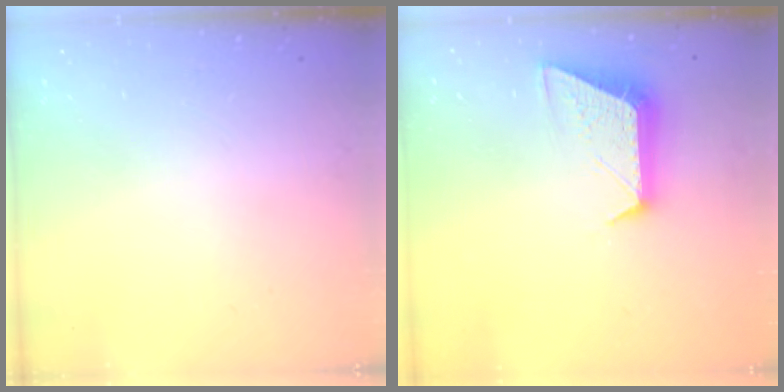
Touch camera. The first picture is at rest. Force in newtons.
{"total": 10.1, "press": 10.1, "slide": 0.0}